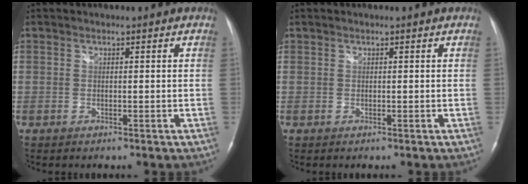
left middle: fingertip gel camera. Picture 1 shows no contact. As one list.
[{"total": 0.0}]